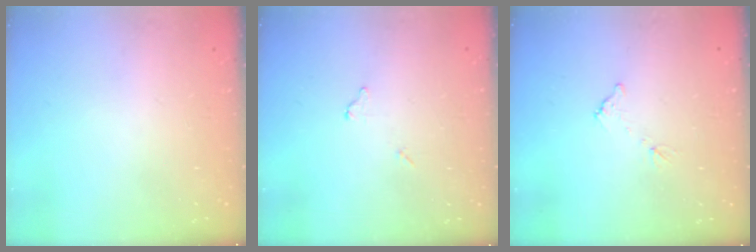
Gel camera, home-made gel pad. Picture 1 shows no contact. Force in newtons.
{"total": 5.6, "press": 5.6, "slide": 0.2}
{"total": 5.4, "press": 5.4, "slide": 0.1}